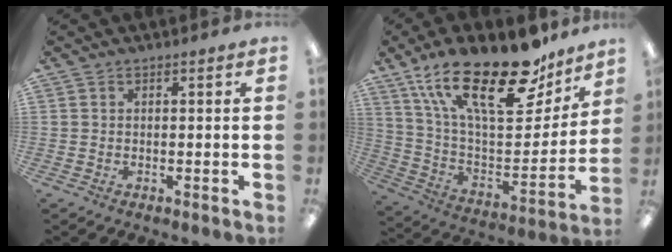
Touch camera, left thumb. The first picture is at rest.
{"total": 28.0, "force": [17.4, 11.5, 18.8], "torque": [-0.295, -0.093, 0.301]}